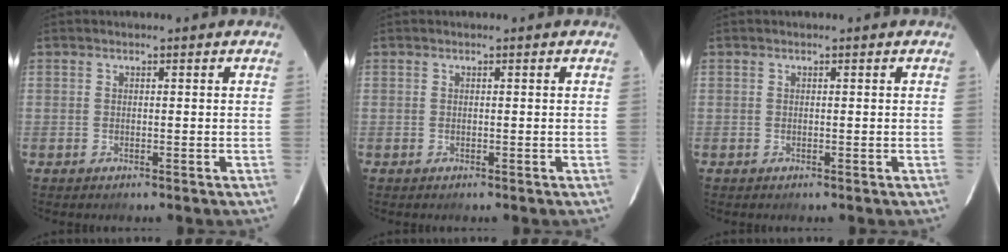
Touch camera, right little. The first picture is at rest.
{"total": 0.0}
{"total": 0.0}